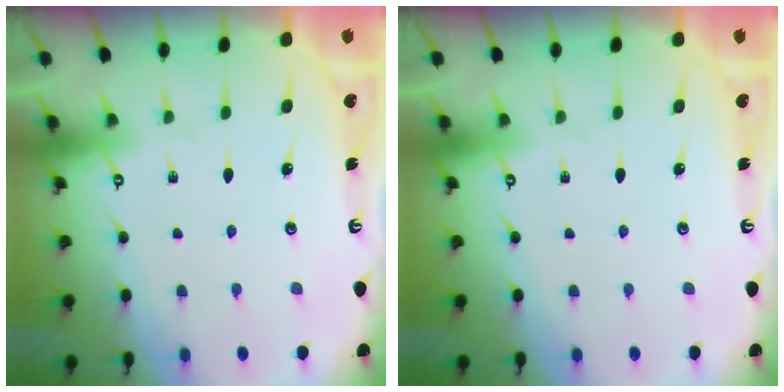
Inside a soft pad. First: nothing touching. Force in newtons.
{"total": 0.0}